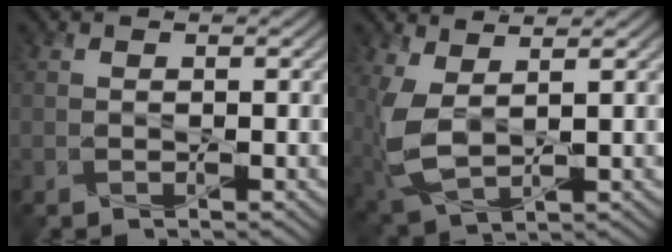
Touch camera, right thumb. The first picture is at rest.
{"total": 6.6, "force": [1.7, 3.3, 5.4], "torque": [-0.149, -0.004, 0.033]}